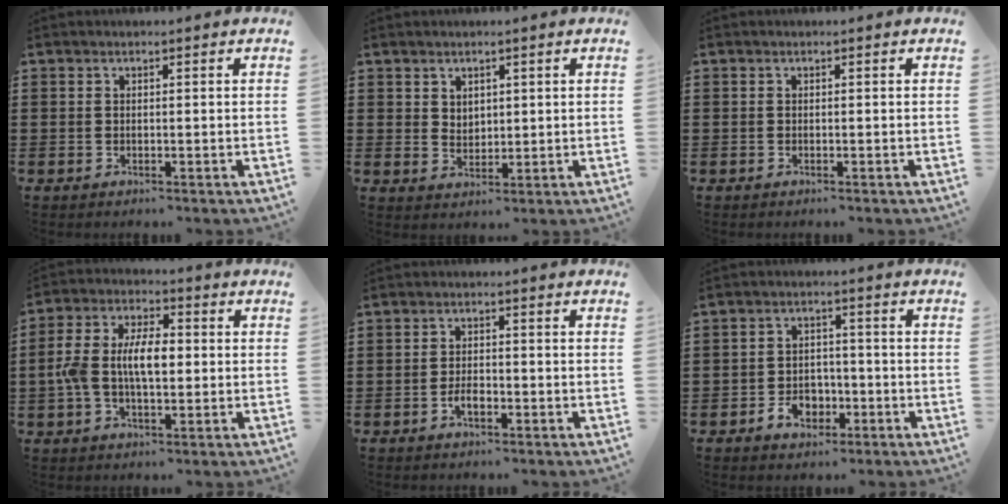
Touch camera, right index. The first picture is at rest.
{"total": 2.5, "force": [1.7, 1.9, 0.4], "torque": [-0.014, 0.007, 0.031]}
{"total": 0.0}
{"total": 8.0, "force": [-0.5, 4.2, 6.7], "torque": [-0.146, 0.007, -0.015]}
{"total": 2.7, "force": [-1.5, 1.1, 2.0], "torque": [-0.044, -0.002, -0.029]}
{"total": 4.4, "force": [-2.1, 3.2, 2.2], "torque": [-0.032, 0.007, -0.040]}